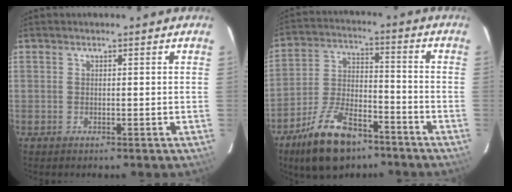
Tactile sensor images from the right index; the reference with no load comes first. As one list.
[{"total": 15.4, "force": [-10.4, 7.0, 8.9], "torque": [-0.184, 0.001, -0.180]}]